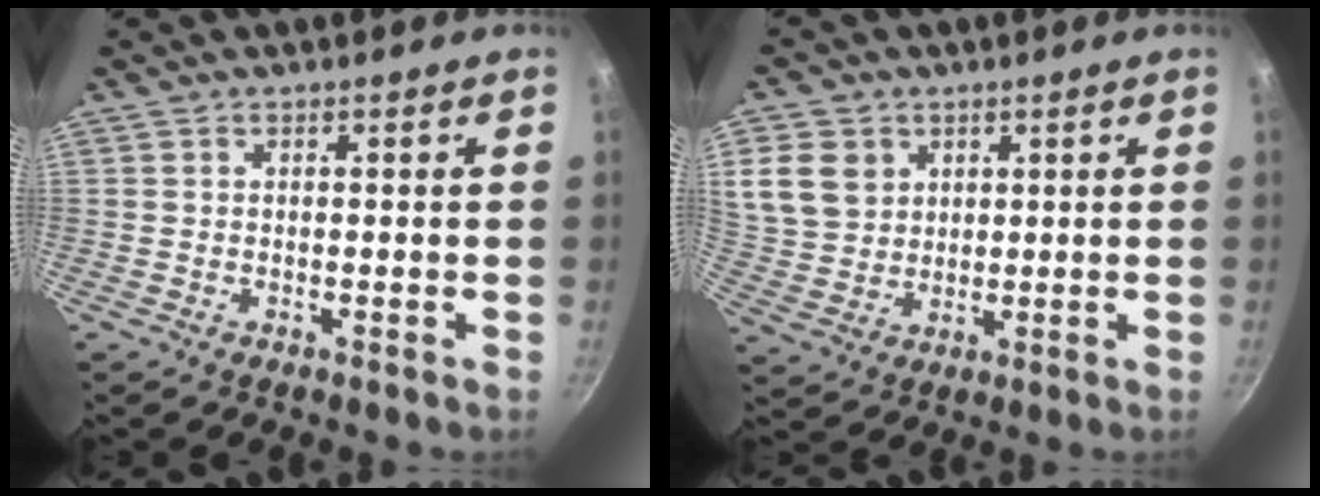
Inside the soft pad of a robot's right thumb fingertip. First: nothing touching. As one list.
[{"total": 9.5, "force": [3.1, 7.8, 4.4], "torque": [-0.058, -0.009, 0.069]}]